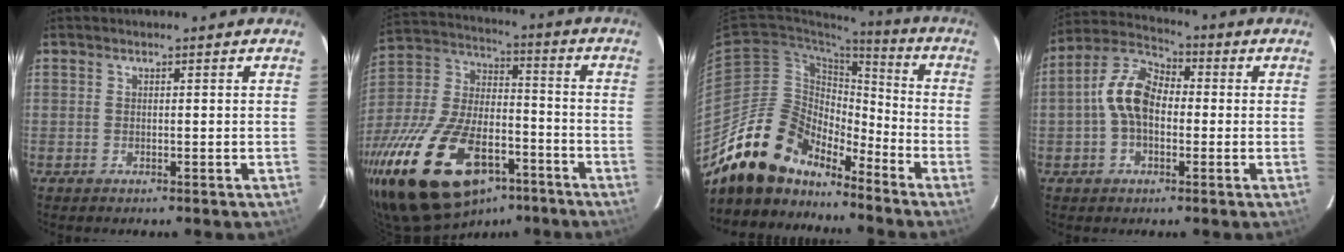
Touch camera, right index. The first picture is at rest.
{"total": 28.3, "force": [-15.9, 14.5, 18.5], "torque": [-0.377, -0.015, -0.257]}
{"total": 17.1, "force": [-14.1, 8.1, 5.2], "torque": [-0.110, 0.025, -0.252]}
{"total": 10.0, "force": [-0.7, 6.3, 7.8], "torque": [-0.163, 0.026, -0.020]}